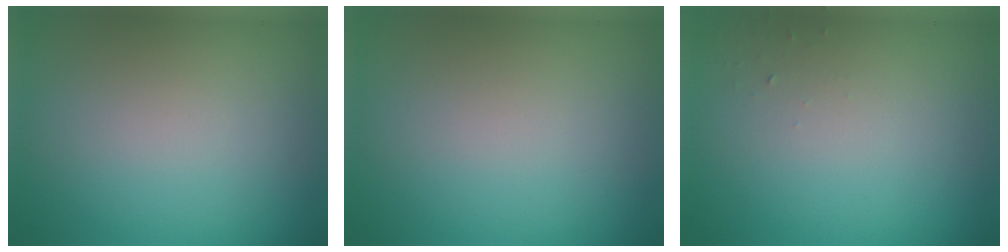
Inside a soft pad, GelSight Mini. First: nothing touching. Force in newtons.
{"total": 0.0}
{"total": 0.6, "press": 0.6, "slide": 0.1}